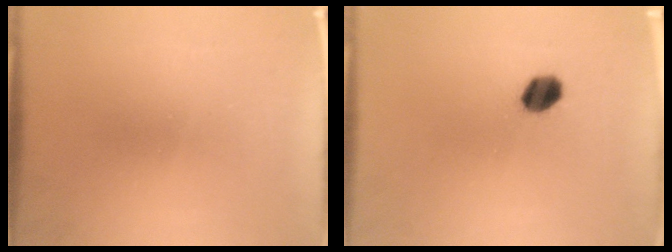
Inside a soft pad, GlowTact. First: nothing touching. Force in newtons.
{"total": 4.9}